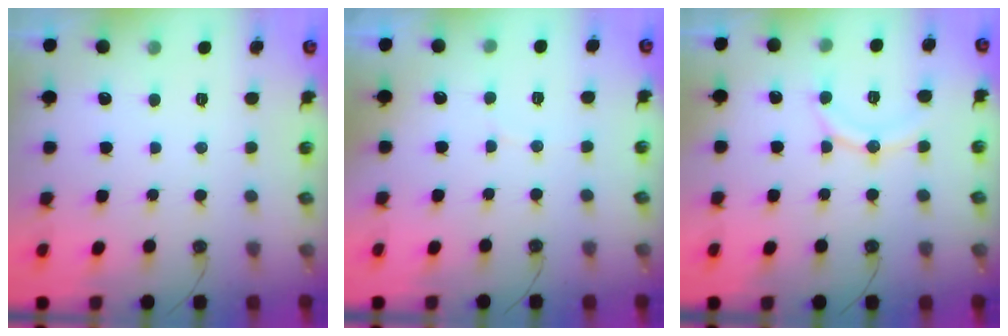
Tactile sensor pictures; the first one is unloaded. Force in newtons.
{"total": 2.6, "press": 2.6, "slide": 0.4}
{"total": 10.9, "press": 10.9, "slide": 1.0}